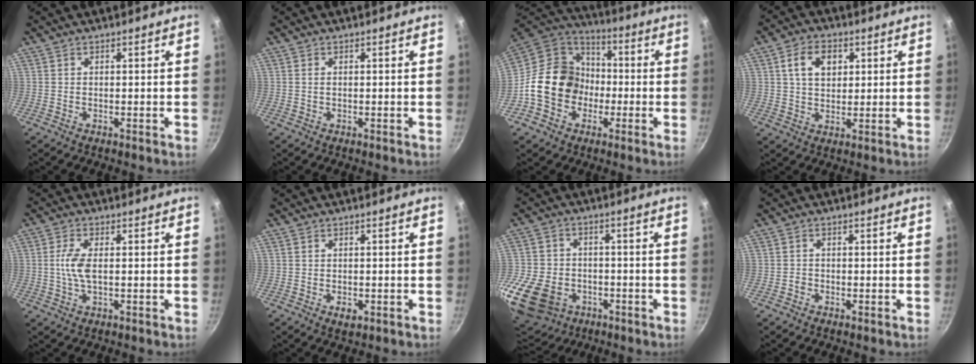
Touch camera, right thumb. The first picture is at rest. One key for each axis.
{"total": 0.6, "fx": 0.1, "fy": 0.4, "fz": 0.5, "tx": -0.010, "ty": 0.001, "tz": 0.001}
{"total": 17.8, "fx": -3.0, "fy": 15.0, "fz": 9.0, "tx": -0.119, "ty": 0.048, "tz": -0.062}
{"total": 7.4, "fx": 2.3, "fy": 5.2, "fz": 4.8, "tx": -0.064, "ty": 0.001, "tz": 0.038}
{"total": 5.1, "fx": 0.1, "fy": 2.1, "fz": 4.6, "tx": -0.103, "ty": 0.002, "tz": -0.001}
{"total": 2.2, "fx": -0.7, "fy": 1.4, "fz": 1.6, "tx": -0.025, "ty": -0.004, "tz": -0.008}
{"total": 20.6, "fx": -6.8, "fy": 15.7, "fz": 11.4, "tx": -0.259, "ty": 0.022, "tz": -0.107}
{"total": 1.0, "fx": -0.6, "fy": 0.8, "fz": 0.2, "tx": -0.004, "ty": 0.004, "tz": -0.010}